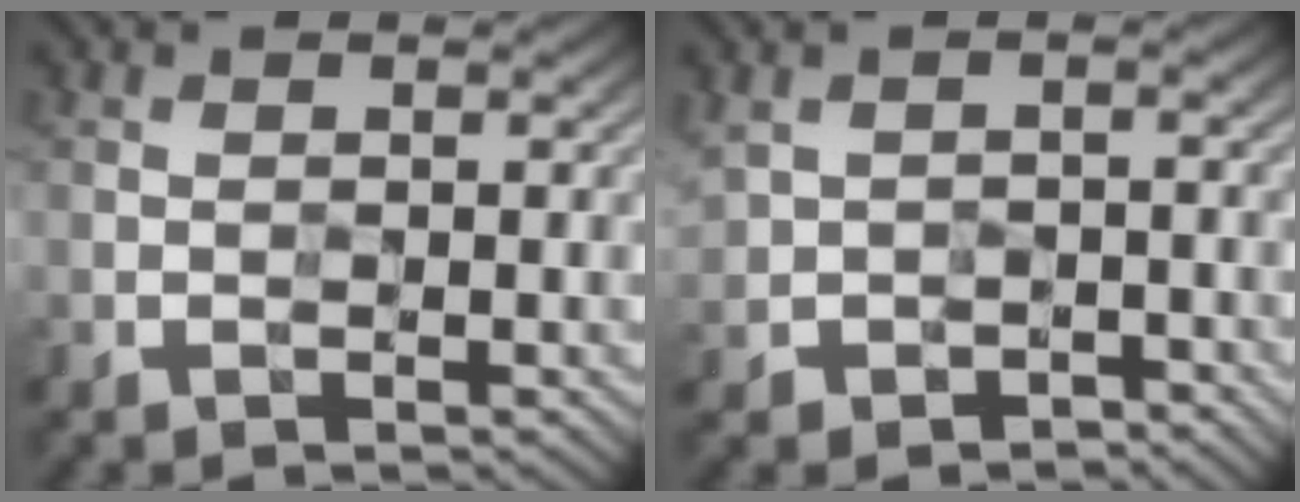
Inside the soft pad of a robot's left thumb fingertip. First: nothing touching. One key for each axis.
{"total": 3.9, "fx": -1.8, "fy": 3.0, "fz": 1.6, "tx": -0.030, "ty": -0.020, "tz": -0.031}